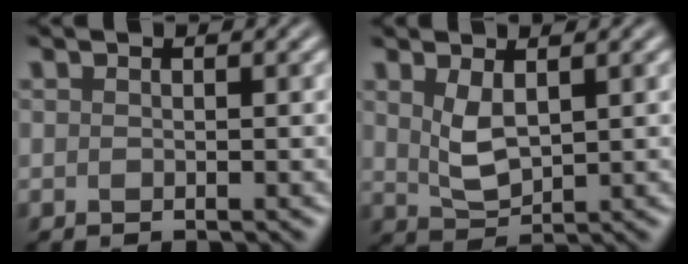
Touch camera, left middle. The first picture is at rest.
{"total": 2.8, "force": [1.1, 1.3, 2.2], "torque": [-0.052, -0.005, 0.028]}